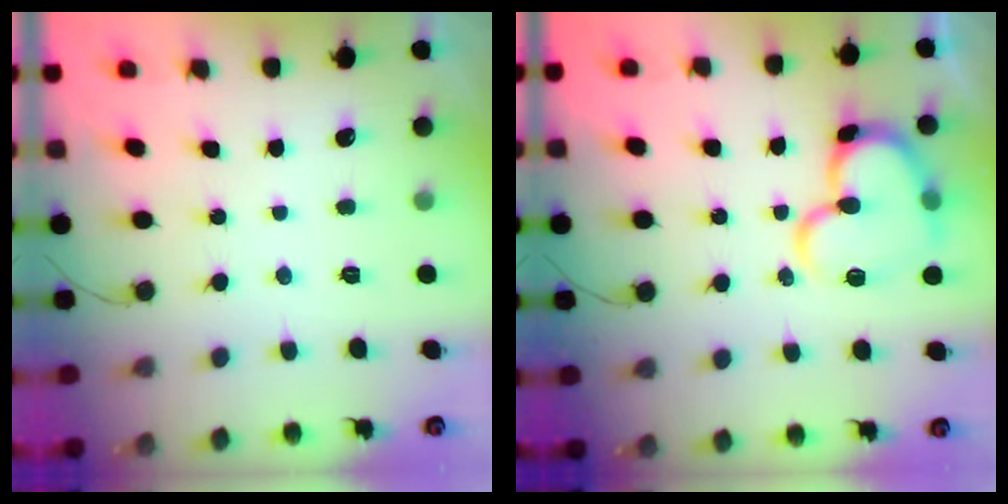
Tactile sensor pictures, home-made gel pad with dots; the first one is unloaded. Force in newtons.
{"total": 15.8, "press": 15.6, "slide": 1.9}